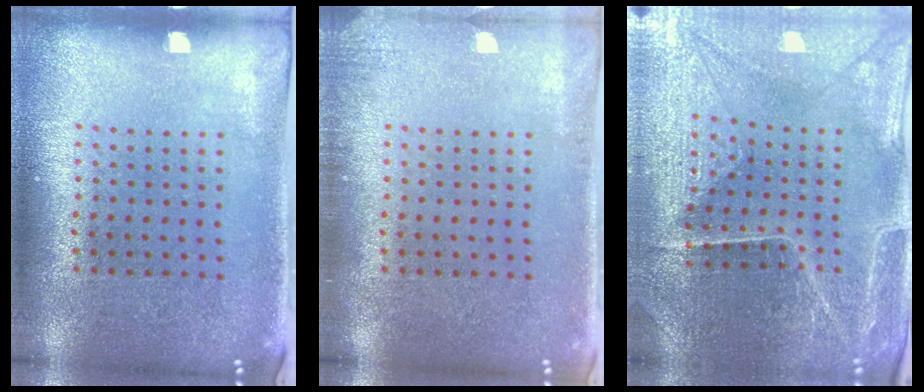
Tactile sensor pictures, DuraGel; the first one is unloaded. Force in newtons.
{"total": 1.2, "press": 1.2, "slide": 0.2}
{"total": 3.4, "press": 3.4, "slide": 0.3}